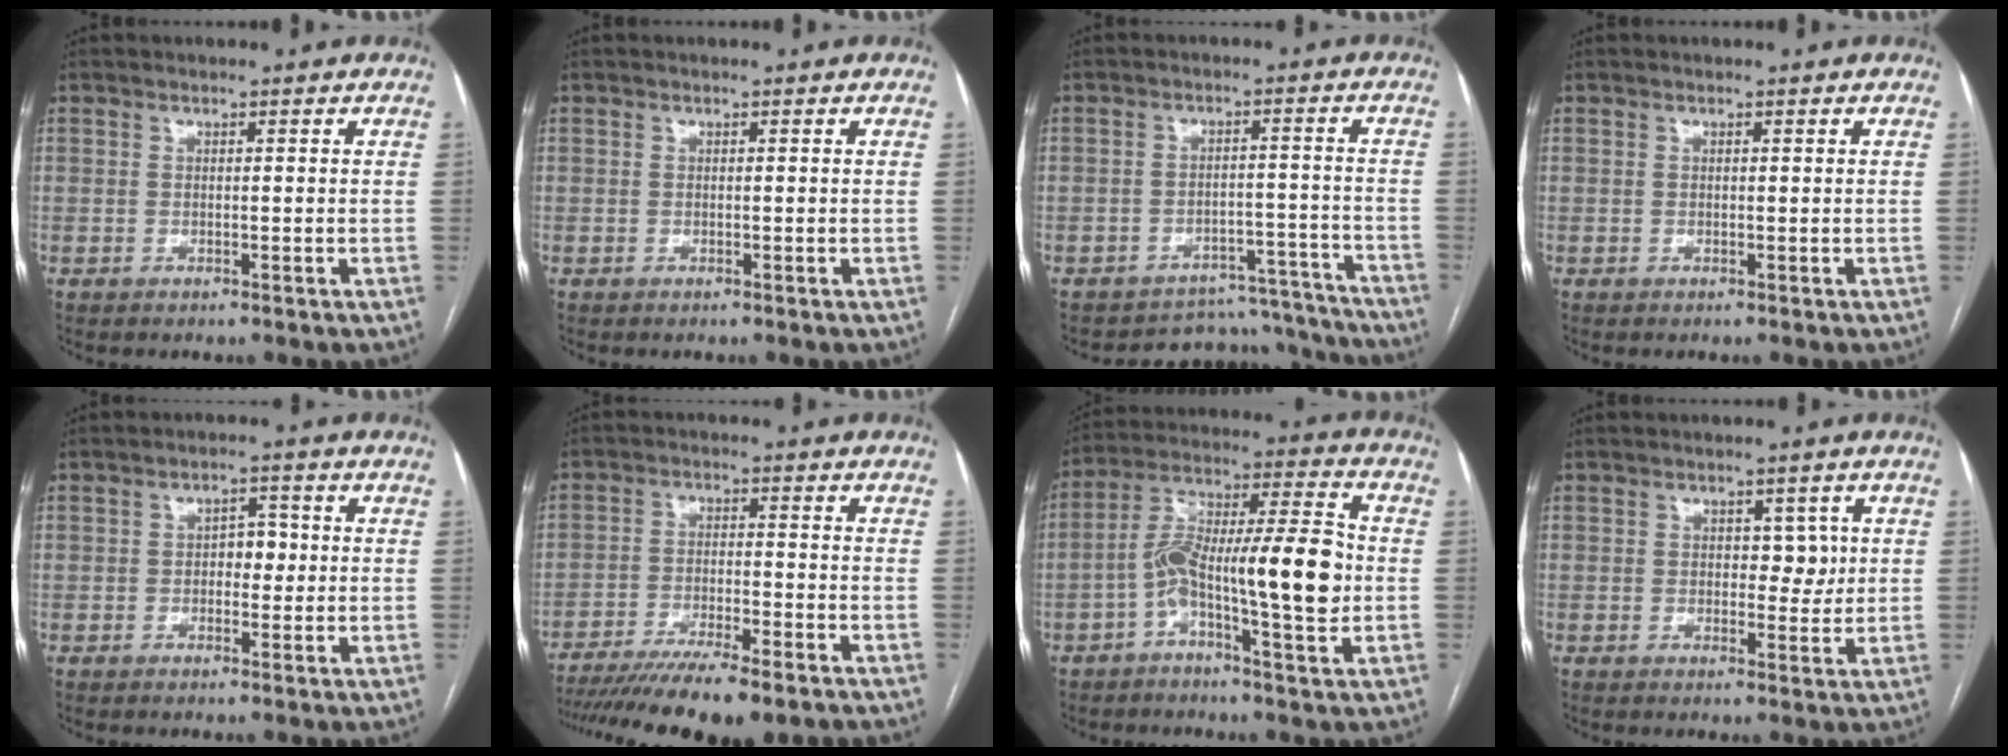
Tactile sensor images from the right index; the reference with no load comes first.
{"total": 0.0}
{"total": 11.7, "force": [-11.2, 3.3, -0.9], "torque": [0.036, 0.051, -0.139]}
{"total": 0.0}
{"total": 3.1, "force": [-0.1, 1.9, 2.4], "torque": [-0.030, 0.010, -0.002]}
{"total": 16.9, "force": [-13.7, 1.9, 9.8], "torque": [-0.150, -0.031, -0.213]}
{"total": 15.7, "force": [-2.9, 2.5, 15.2], "torque": [-0.265, 0.027, -0.048]}
{"total": 3.3, "force": [0.8, 2.0, 2.6], "torque": [-0.026, 0.002, 0.012]}